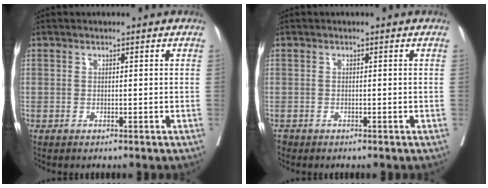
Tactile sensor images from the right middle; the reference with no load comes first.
{"total": 0.5, "force": [-0.4, 0.3, 0.0], "torque": [-0.007, -0.002, -0.007]}